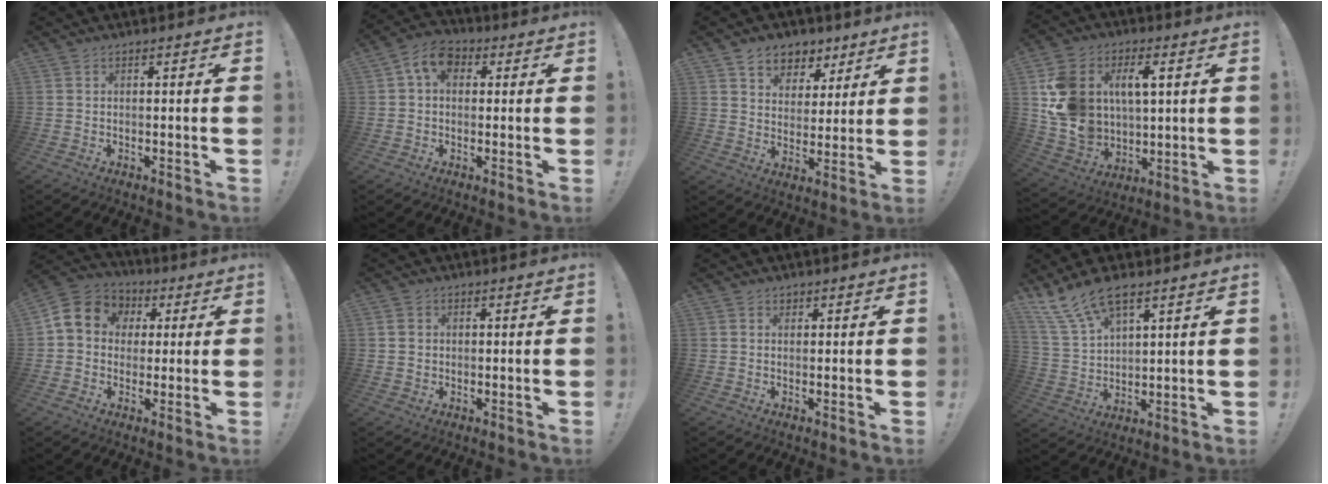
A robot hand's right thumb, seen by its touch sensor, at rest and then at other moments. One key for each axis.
{"total": 7.9, "fx": 2.3, "fy": 5.7, "fz": 5.0, "tx": -0.083, "ty": 0.006, "tz": 0.046}
{"total": 8.1, "fx": 5.2, "fy": 6.0, "fz": 1.4, "tx": -0.013, "ty": -0.039, "tz": 0.102}
{"total": 17.8, "fx": 5.2, "fy": 13.3, "fz": 10.7, "tx": -0.213, "ty": -0.019, "tz": 0.098}
{"total": 10.8, "fx": 2.3, "fy": 9.3, "fz": 5.0, "tx": -0.083, "ty": 0.003, "tz": 0.049}
{"total": 2.6, "fx": 0.4, "fy": 2.4, "fz": 0.8, "tx": -0.011, "ty": 0.004, "tz": 0.007}
{"total": 0.9, "fx": 0.7, "fy": 0.5, "fz": 0.1, "tx": 0.005, "ty": -0.004, "tz": 0.013}
{"total": 11.4, "fx": 8.1, "fy": 4.5, "fz": 6.6, "tx": -0.129, "ty": -0.037, "tz": 0.155}